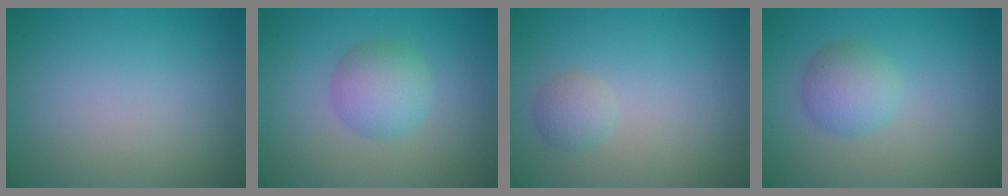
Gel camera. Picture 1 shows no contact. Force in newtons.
{"total": 3.3, "press": 3.3, "slide": 0.1}
{"total": 1.5, "press": 1.5, "slide": 0.0}
{"total": 2.9, "press": 2.9, "slide": 0.1}